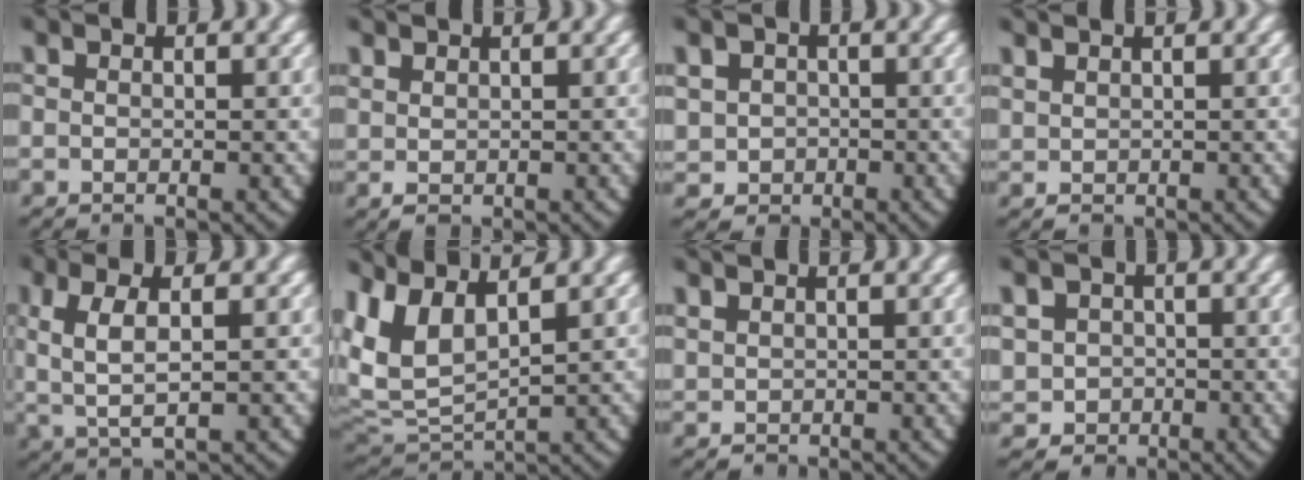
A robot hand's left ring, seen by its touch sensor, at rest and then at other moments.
{"total": 0.9, "force": [0.5, 0.6, 0.4], "torque": [-0.016, -0.012, 0.025]}
{"total": 6.4, "force": [-0.6, 6.1, 2.0], "torque": [-0.052, -0.024, -0.006]}
{"total": 0.9, "force": [0.8, 0.5, 0.2], "torque": [-0.013, -0.007, 0.028]}
{"total": 4.7, "force": [0.5, 2.4, 4.0], "torque": [-0.098, -0.010, 0.019]}
{"total": 10.9, "force": [2.3, 8.8, 6.0], "torque": [-0.189, -0.027, 0.045]}
{"total": 1.1, "force": [0.8, 0.7, 0.2], "torque": [-0.016, -0.007, 0.028]}
{"total": 7.2, "force": [-0.8, 6.8, 2.3], "torque": [-0.057, -0.027, -0.010]}